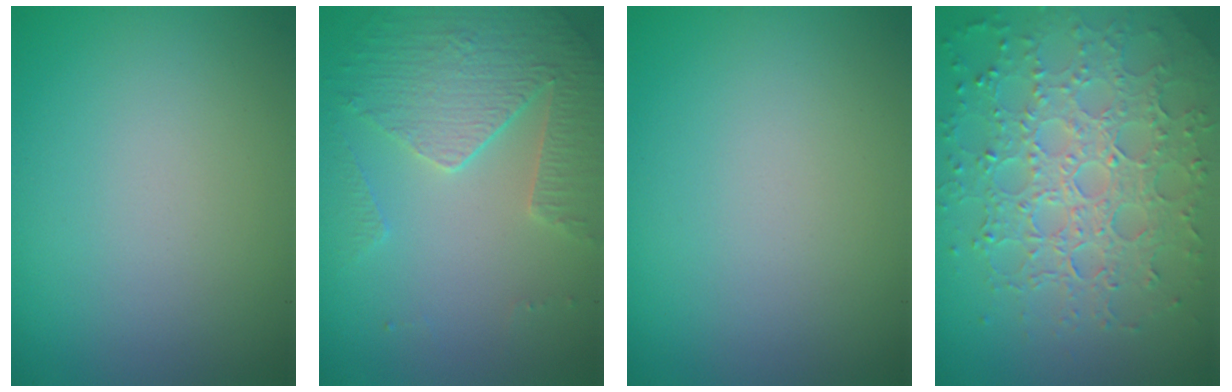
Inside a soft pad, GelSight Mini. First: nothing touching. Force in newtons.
{"total": 3.7, "press": 3.5, "slide": 1.1}
{"total": 0.0}
{"total": 8.0, "press": 5.7, "slide": 5.6}